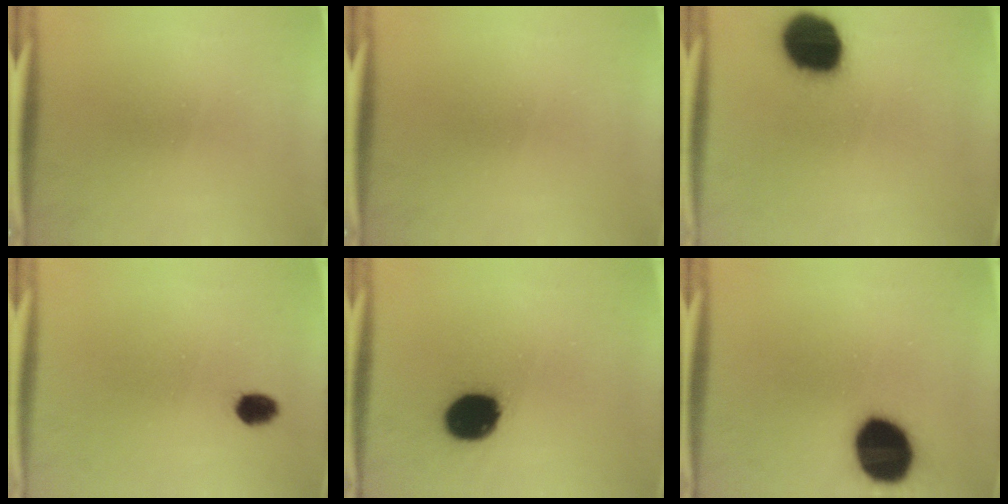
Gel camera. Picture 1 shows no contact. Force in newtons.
{"total": 0.0}
{"total": 17.9}
{"total": 3.1}
{"total": 14.8}
{"total": 18.7}